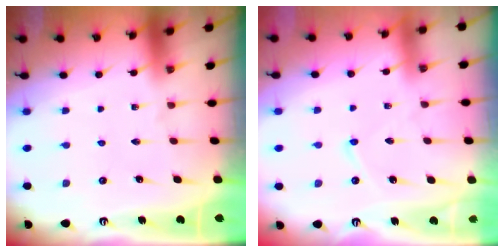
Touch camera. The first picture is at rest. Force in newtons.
{"total": 3.6, "press": 3.6, "slide": 0.3}